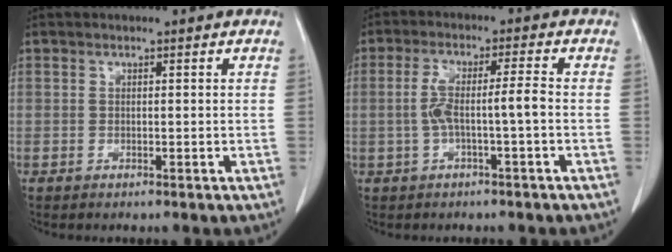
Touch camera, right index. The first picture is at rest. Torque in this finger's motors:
{"motor_torque": [0.54, -0.07, 0.29, 0.09]}